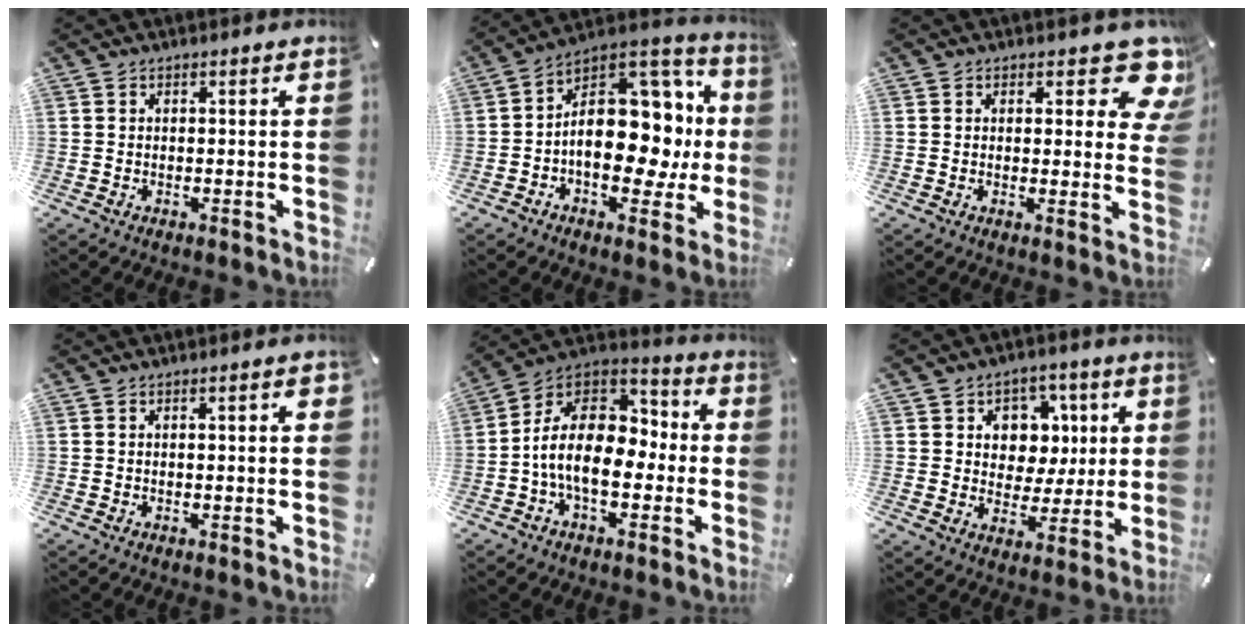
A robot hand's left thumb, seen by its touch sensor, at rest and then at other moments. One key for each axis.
{"total": 21.5, "fx": 0.4, "fy": 13.9, "fz": 16.4, "tx": -0.220, "ty": -0.014, "tz": 0.016}
{"total": 9.8, "fx": 5.5, "fy": 4.3, "fz": 6.9, "tx": -0.060, "ty": -0.040, "tz": 0.089}
{"total": 2.4, "fx": 0.5, "fy": 0.5, "fz": 2.3, "tx": -0.034, "ty": -0.001, "tz": 0.005}
{"total": 15.4, "fx": -3.9, "fy": 9.7, "fz": 11.2, "tx": -0.217, "ty": 0.017, "tz": -0.067}
{"total": 9.1, "fx": 2.1, "fy": 8.6, "fz": 2.2, "tx": -0.030, "ty": -0.015, "tz": 0.039}